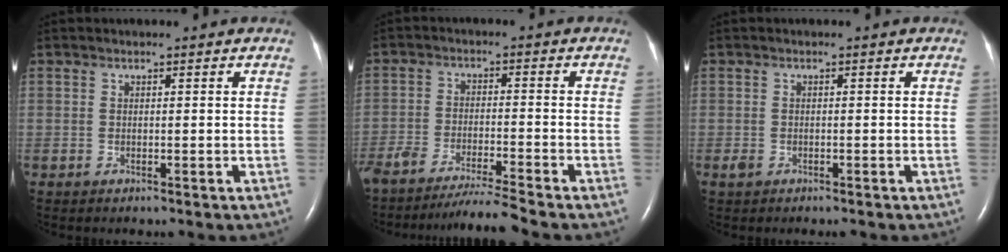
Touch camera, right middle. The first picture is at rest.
{"total": 8.7, "force": [-7.9, -1.7, 3.2], "torque": [-0.043, -0.024, -0.138]}
{"total": 1.5, "force": [-0.9, 0.8, 0.9], "torque": [-0.024, -0.001, -0.011]}